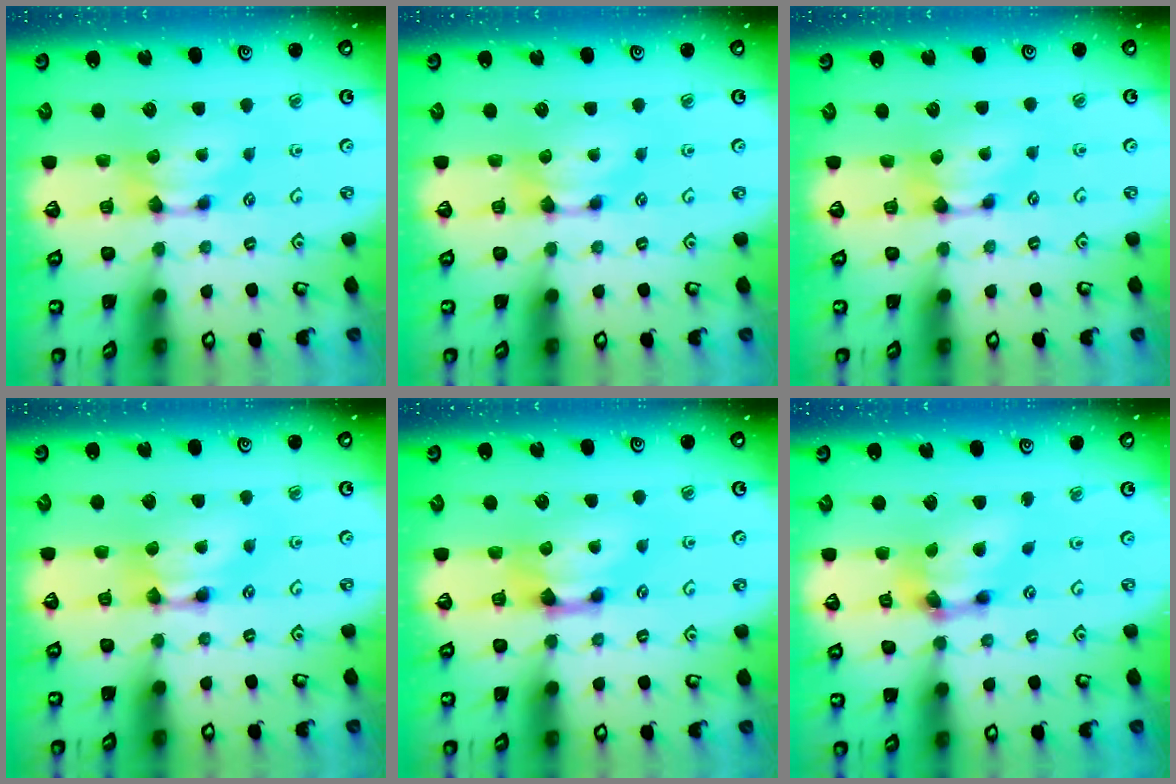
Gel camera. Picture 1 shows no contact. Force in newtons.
{"total": 0.0}
{"total": 1.1, "press": 0.4, "slide": 1.1}
{"total": 2.2, "press": 2.2, "slide": 0.1}
{"total": 1.5, "press": 0.7, "slide": 1.4}
{"total": 6.8, "press": 6.5, "slide": 2.0}